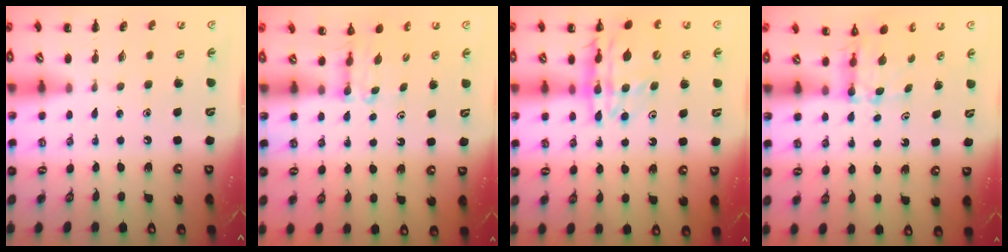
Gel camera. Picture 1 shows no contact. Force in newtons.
{"total": 2.7, "press": 2.5, "slide": 1.1}
{"total": 16.9, "press": 16.5, "slide": 4.0}
{"total": 5.1, "press": 5.1, "slide": 0.5}